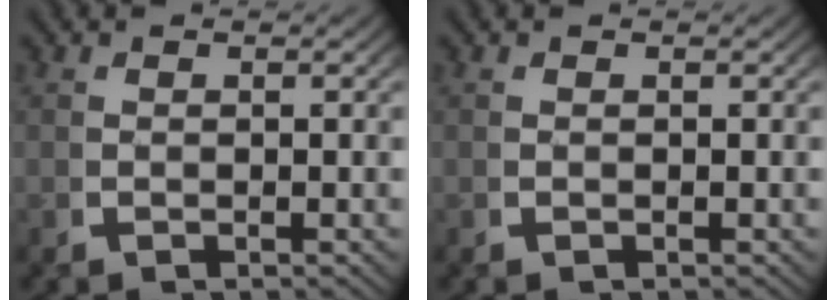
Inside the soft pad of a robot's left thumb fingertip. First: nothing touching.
{"total": 0.0}